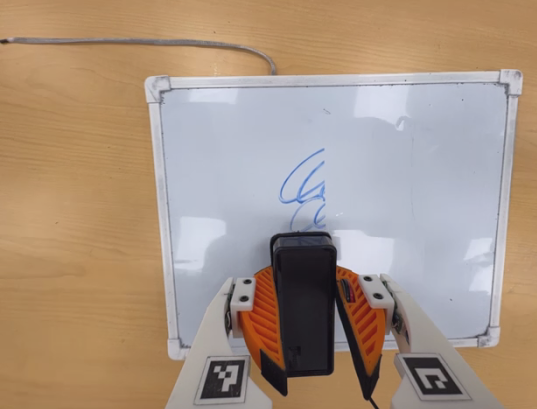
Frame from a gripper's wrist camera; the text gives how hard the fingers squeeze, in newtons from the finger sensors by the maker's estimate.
{"total": 8.6, "left": 8.6, "right": 8.6}